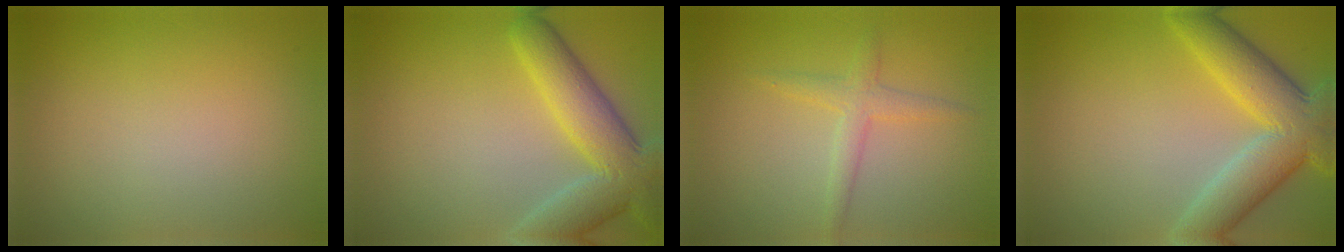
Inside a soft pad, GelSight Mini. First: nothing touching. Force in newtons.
{"total": 6.9, "press": 6.9, "slide": 0.6}
{"total": 2.2, "press": 2.2, "slide": 0.1}
{"total": 7.5, "press": 7.5, "slide": 0.4}